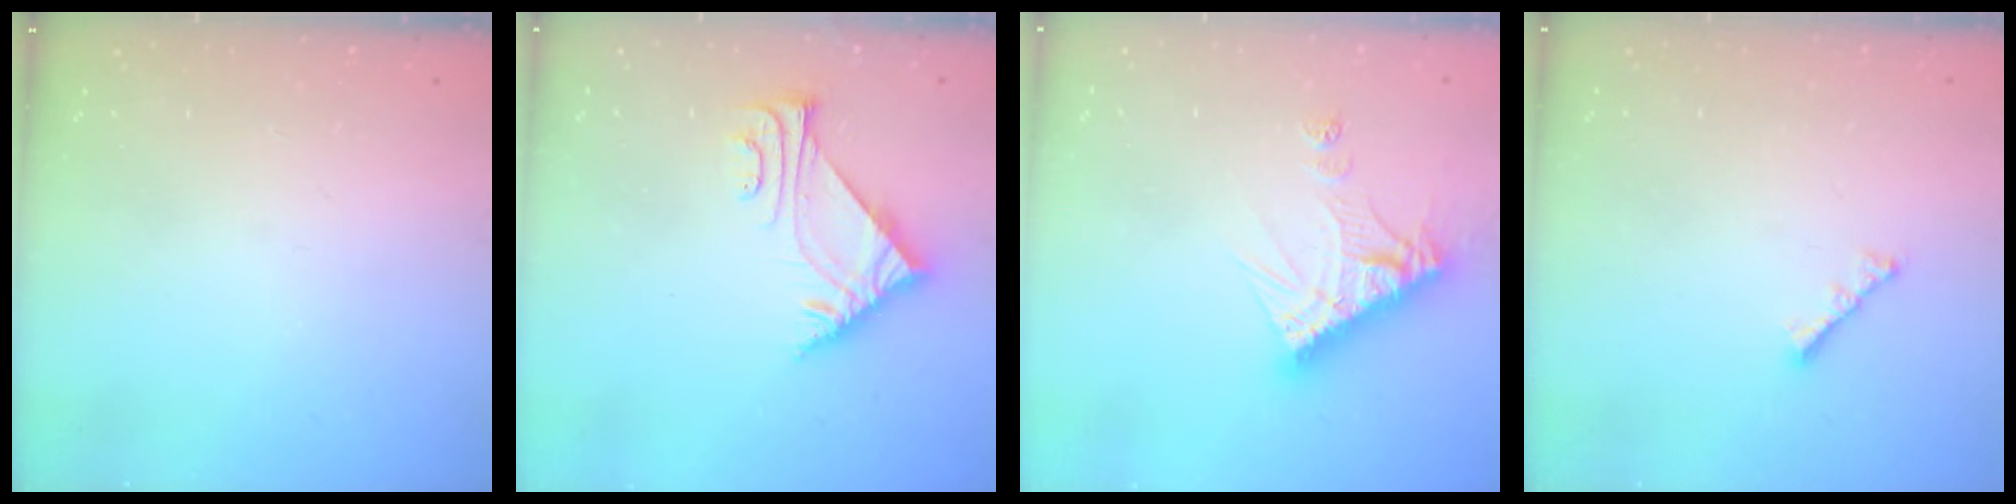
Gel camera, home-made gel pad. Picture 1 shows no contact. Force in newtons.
{"total": 6.1, "press": 6.1, "slide": 0.3}
{"total": 11.2, "press": 11.2, "slide": 1.0}
{"total": 2.4, "press": 2.3, "slide": 0.6}